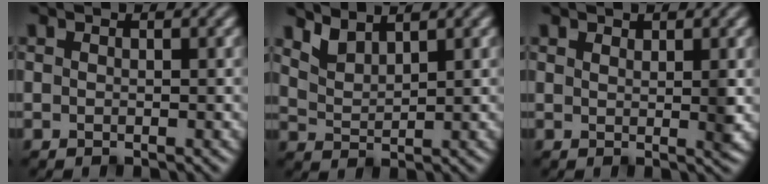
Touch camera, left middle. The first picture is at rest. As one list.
[{"total": 2.3, "force": [2.1, 0.6, 0.8], "torque": [-0.029, -0.001, 0.048]}, {"total": 1.5, "force": [1.1, 0.3, 1.0], "torque": [-0.014, -0.004, 0.023]}]